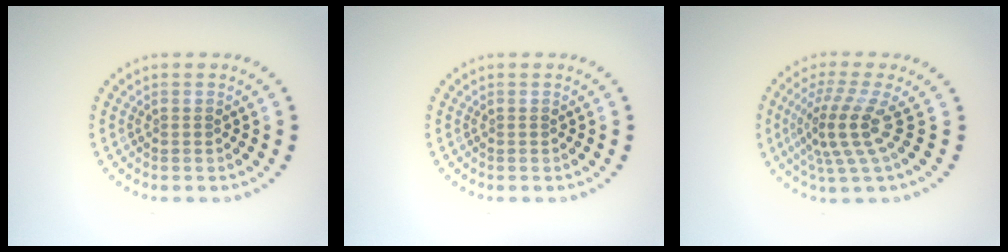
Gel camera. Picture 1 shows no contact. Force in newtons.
{"total": 0.0}
{"total": 4.0, "press": 2.8, "slide": 2.9}